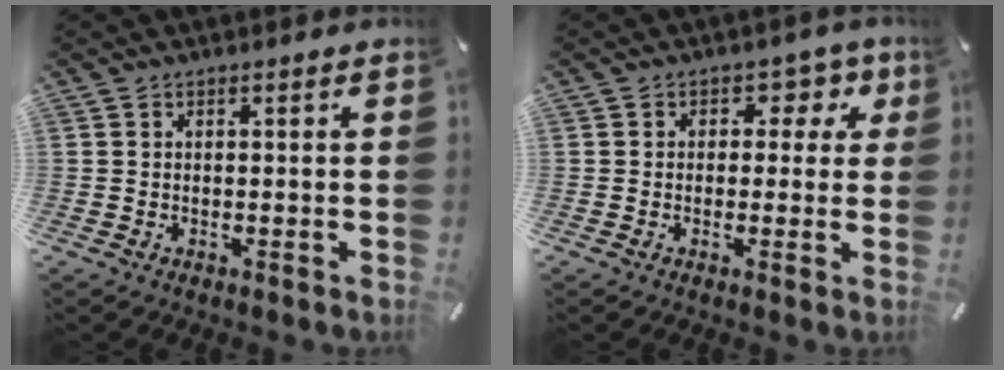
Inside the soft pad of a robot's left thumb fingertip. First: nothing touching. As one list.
[{"total": 5.0, "force": [1.3, 4.1, 2.6], "torque": [-0.012, -0.005, 0.014]}]